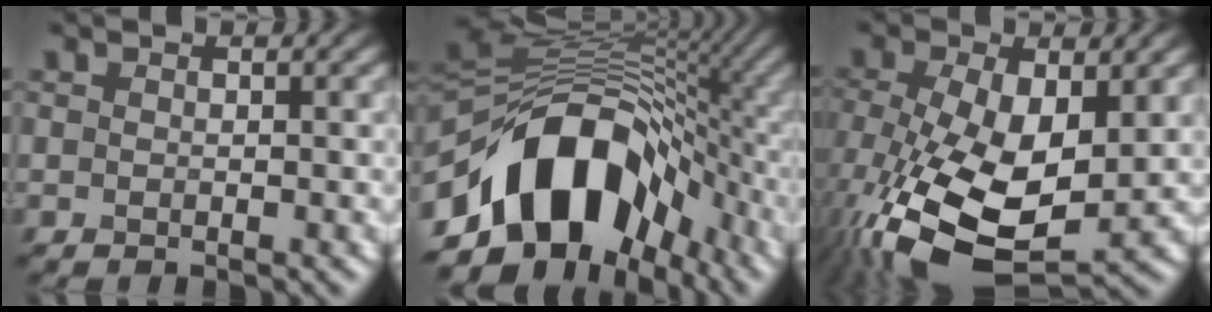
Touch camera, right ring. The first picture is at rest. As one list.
[{"total": 13.6, "force": [-5.7, 9.1, 8.3], "torque": [-0.134, 0.011, -0.112]}, {"total": 13.3, "force": [-2.9, 6.4, 11.3], "torque": [-0.244, -0.037, -0.039]}]